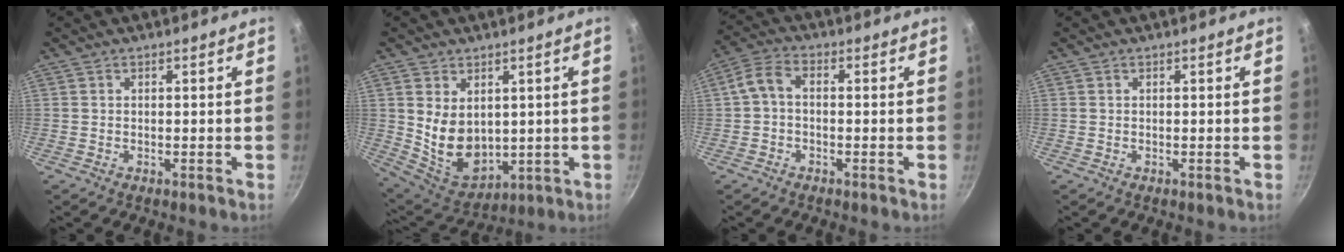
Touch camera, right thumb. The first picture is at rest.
{"total": 11.6, "force": [1.9, 8.2, 8.0], "torque": [-0.115, -0.032, 0.065]}
{"total": 4.7, "force": [-0.7, 3.1, 3.5], "torque": [-0.080, 0.026, -0.025]}
{"total": 0.0}